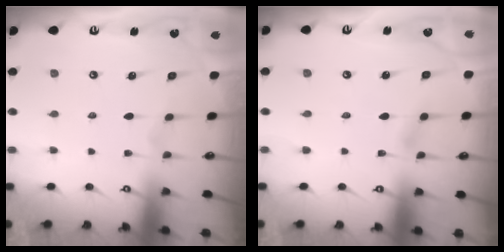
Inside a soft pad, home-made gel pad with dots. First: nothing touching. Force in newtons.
{"total": 1.6, "press": 1.6, "slide": 0.2}